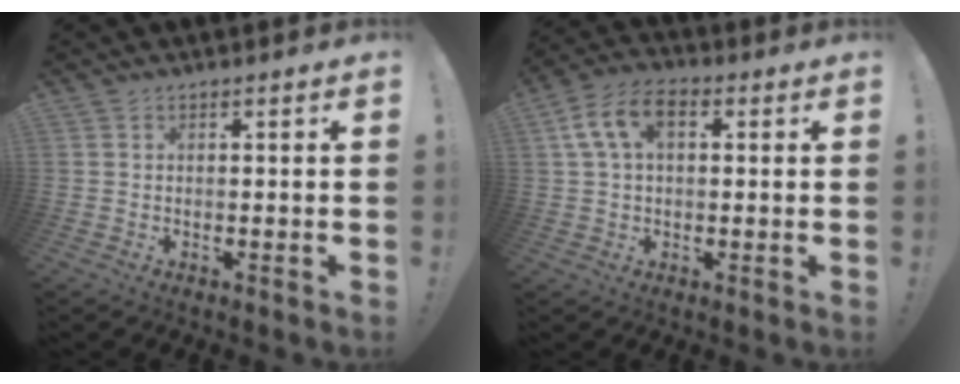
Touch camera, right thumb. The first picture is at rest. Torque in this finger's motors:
{"motor_torque": [-0.15, 0.52, 0.39, 0.29, 0.19]}